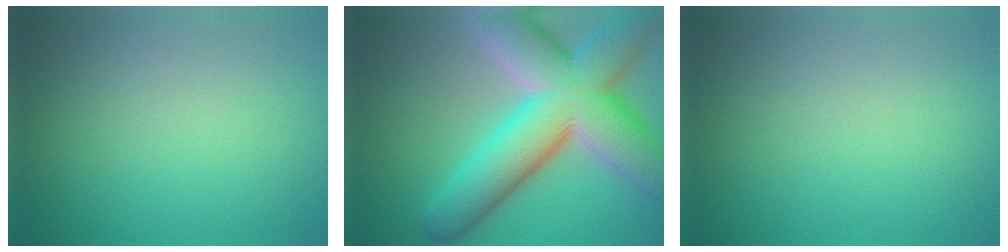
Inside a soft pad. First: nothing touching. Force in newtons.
{"total": 13.5, "press": 13.5, "slide": 1.1}
{"total": 0.0}